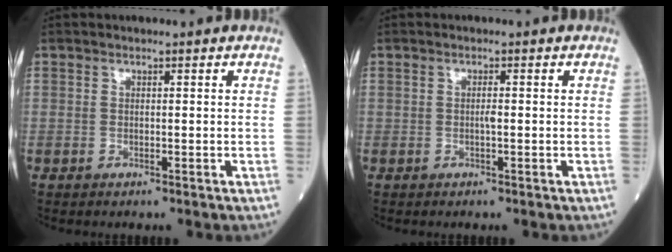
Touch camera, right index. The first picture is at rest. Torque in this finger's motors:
{"motor_torque": [0.34, -0.03, 0.17, 0.04]}